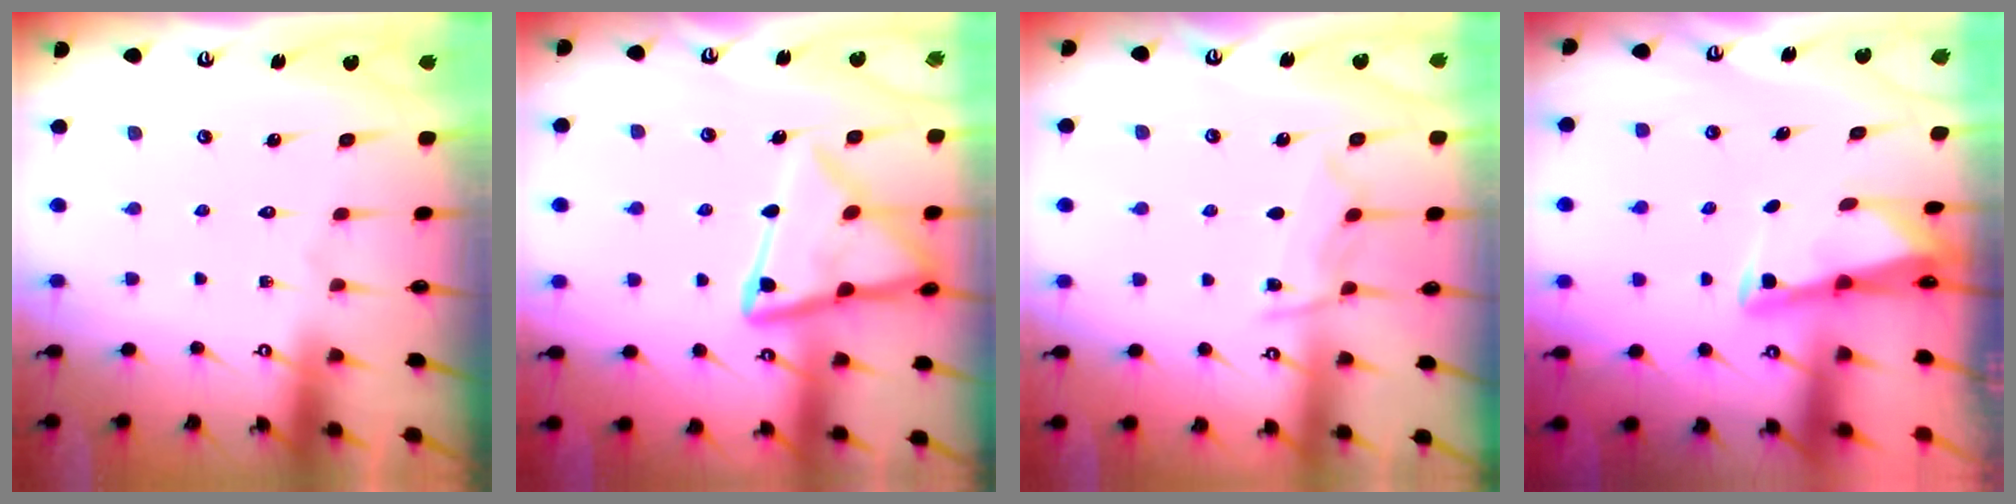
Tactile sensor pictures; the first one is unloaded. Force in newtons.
{"total": 16.2, "press": 16.2, "slide": 1.6}
{"total": 8.0, "press": 7.9, "slide": 0.8}
{"total": 2.7, "press": 2.7, "slide": 0.2}